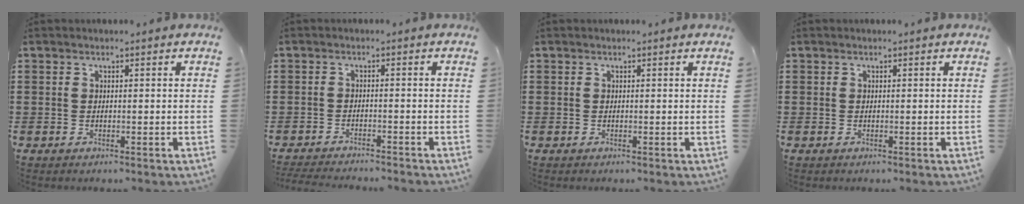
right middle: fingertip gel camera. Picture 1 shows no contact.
{"total": 2.5, "force": [-2.5, 0.0, 0.3], "torque": [-0.006, 0.000, -0.051]}
{"total": 0.0}
{"total": 0.0}